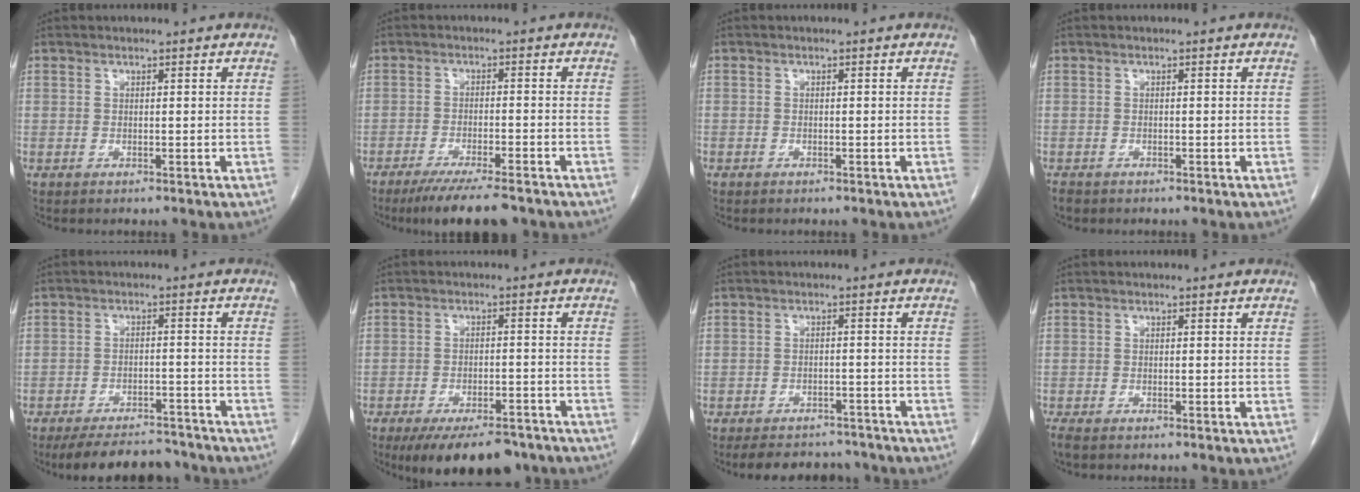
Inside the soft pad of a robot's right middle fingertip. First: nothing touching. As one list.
[{"total": 9.4, "force": [-7.5, 1.2, 5.6], "torque": [-0.081, -0.019, -0.116]}, {"total": 0.7, "force": [-0.5, 0.4, 0.1], "torque": [-0.005, 0.004, -0.009]}, {"total": 1.6, "force": [-1.3, 0.8, 0.4], "torque": [-0.013, -0.002, -0.020]}, {"total": 11.1, "force": [-10.0, 3.3, 3.4], "torque": [-0.042, 0.005, -0.137]}, {"total": 11.5, "force": [-9.0, 4.2, 5.8], "torque": [-0.074, -0.006, -0.130]}, {"total": 9.4, "force": [-8.4, 3.4, 2.4], "torque": [-0.031, 0.005, -0.105]}, {"total": 2.1, "force": [-1.6, 0.7, 1.1], "torque": [-0.024, -0.007, -0.026]}]